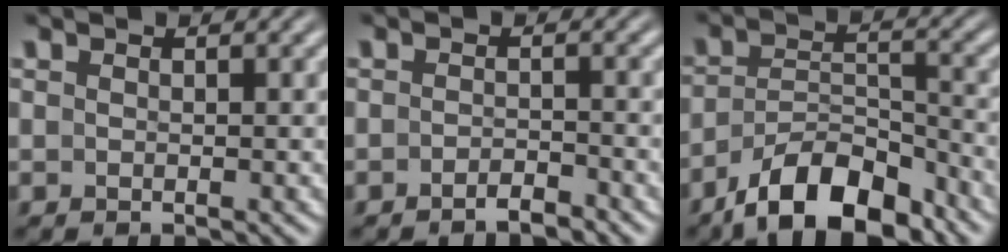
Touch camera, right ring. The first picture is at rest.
{"total": 2.0, "force": [-1.9, -0.1, 0.4], "torque": [-0.004, -0.001, -0.033]}
{"total": 8.3, "force": [-6.1, 3.6, 4.3], "torque": [-0.065, -0.018, -0.090]}